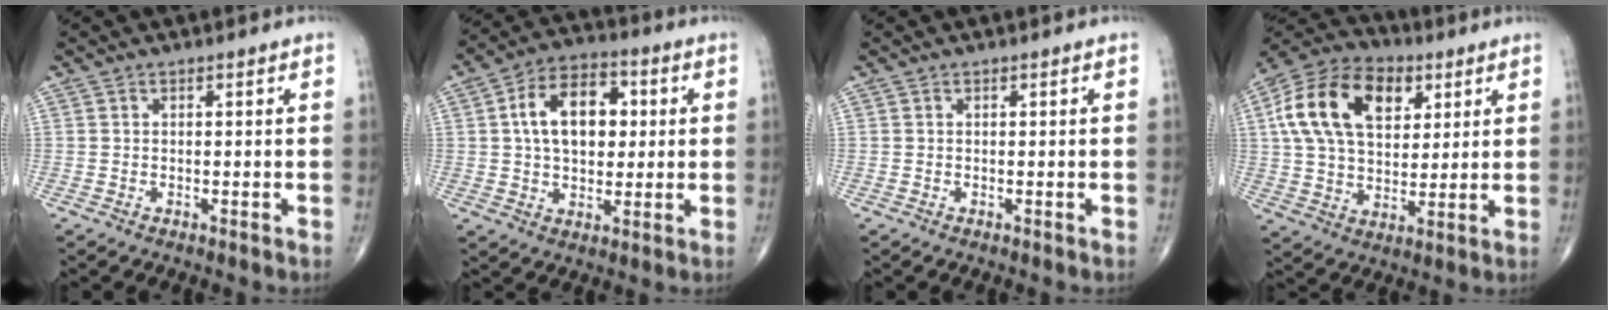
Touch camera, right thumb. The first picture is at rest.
{"total": 13.5, "force": [2.2, 8.7, 10.1], "torque": [-0.138, 0.014, 0.028]}
{"total": 0.0}
{"total": 19.6, "force": [6.2, 12.5, 13.8], "torque": [-0.232, 0.002, 0.103]}